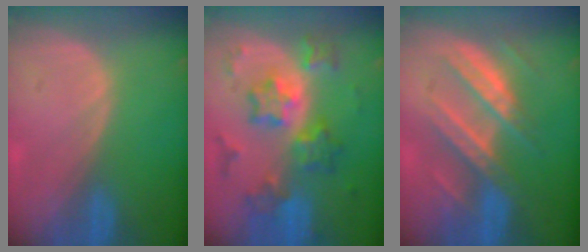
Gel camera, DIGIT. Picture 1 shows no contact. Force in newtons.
{"total": 9.4, "press": 9.4, "slide": 0.8}
{"total": 7.9, "press": 7.9, "slide": 0.4}